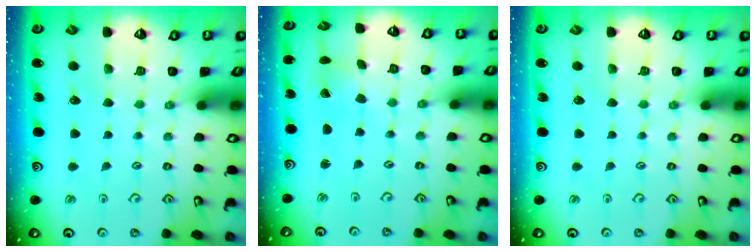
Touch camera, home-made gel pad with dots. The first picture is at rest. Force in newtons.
{"total": 0.9, "press": 0.9, "slide": 0.3}
{"total": 0.0}